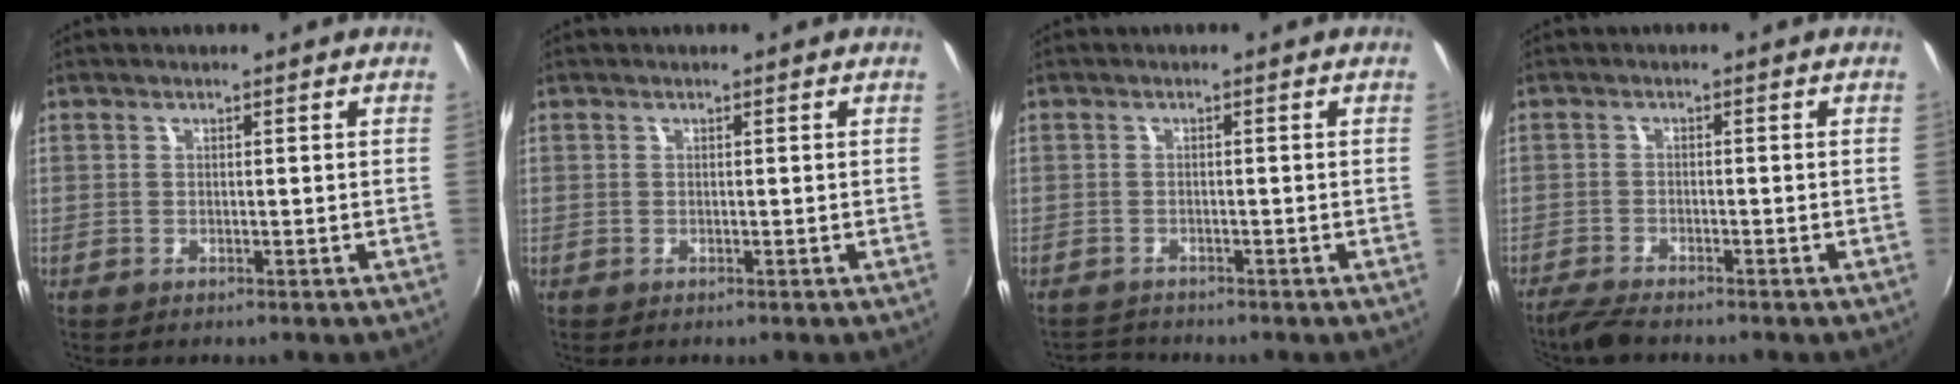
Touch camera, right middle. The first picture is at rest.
{"total": 0.0}
{"total": 1.9, "force": [-1.9, 0.3, -0.4], "torque": [-0.003, 0.000, -0.037]}
{"total": 4.4, "force": [-3.9, 0.4, 1.8], "torque": [-0.054, -0.017, -0.075]}